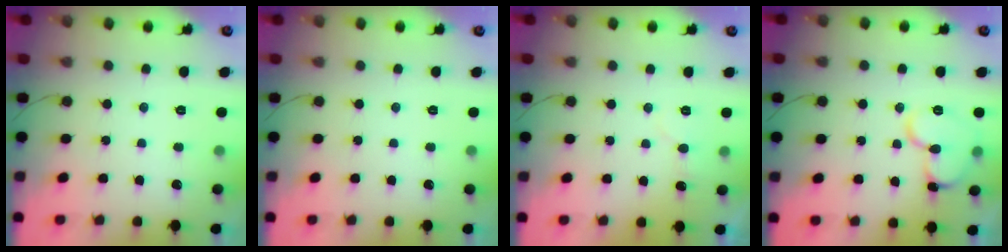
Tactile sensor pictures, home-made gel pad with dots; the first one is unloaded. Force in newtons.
{"total": 0.0}
{"total": 4.7, "press": 4.7, "slide": 0.5}
{"total": 11.6, "press": 11.5, "slide": 1.6}